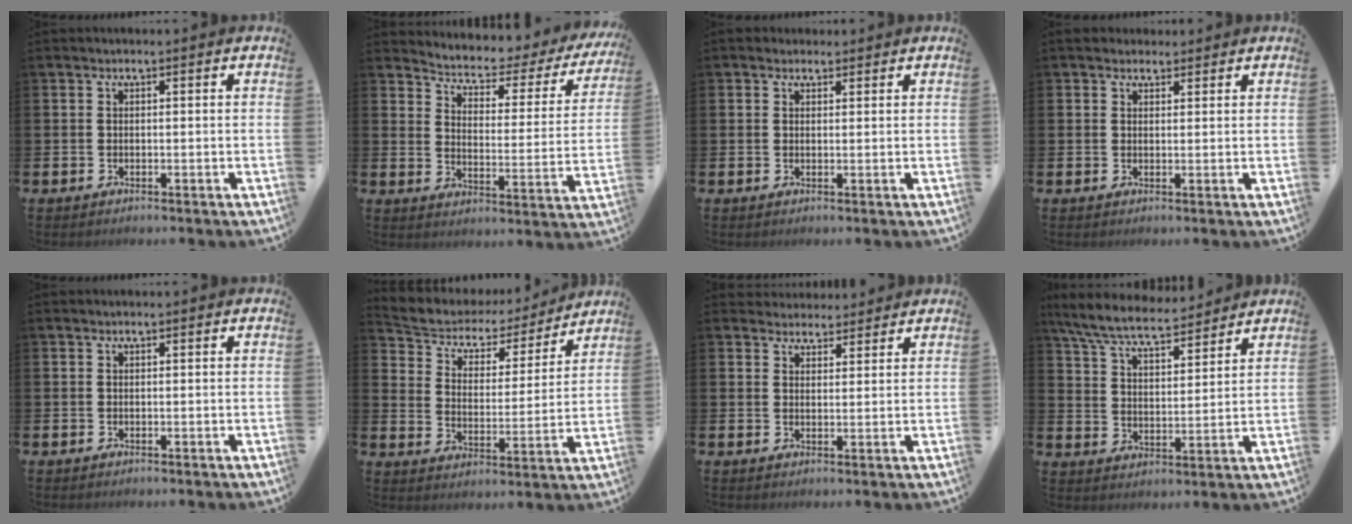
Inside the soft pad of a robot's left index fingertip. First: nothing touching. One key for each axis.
{"total": 4.1, "fx": 3.8, "fy": 1.3, "fz": 0.9, "tx": -0.042, "ty": -0.037, "tz": 0.054}
{"total": 2.0, "fx": 1.8, "fy": 0.8, "fz": 0.1, "tx": 0.010, "ty": -0.002, "tz": 0.030}
{"total": 2.6, "fx": 2.3, "fy": 1.2, "fz": 0.2, "tx": 0.007, "ty": -0.005, "tz": 0.040}
{"total": 0.0}
{"total": 4.9, "fx": 4.0, "fy": 2.7, "fz": 0.9, "tx": -0.044, "ty": -0.033, "tz": 0.061}
{"total": 3.4, "fx": 3.3, "fy": 1.1, "fz": -0.2, "tx": 0.001, "ty": -0.016, "tz": 0.059}
{"total": 7.9, "fx": 7.3, "fy": 1.3, "fz": 2.8, "tx": -0.087, "ty": -0.036, "tz": 0.131}